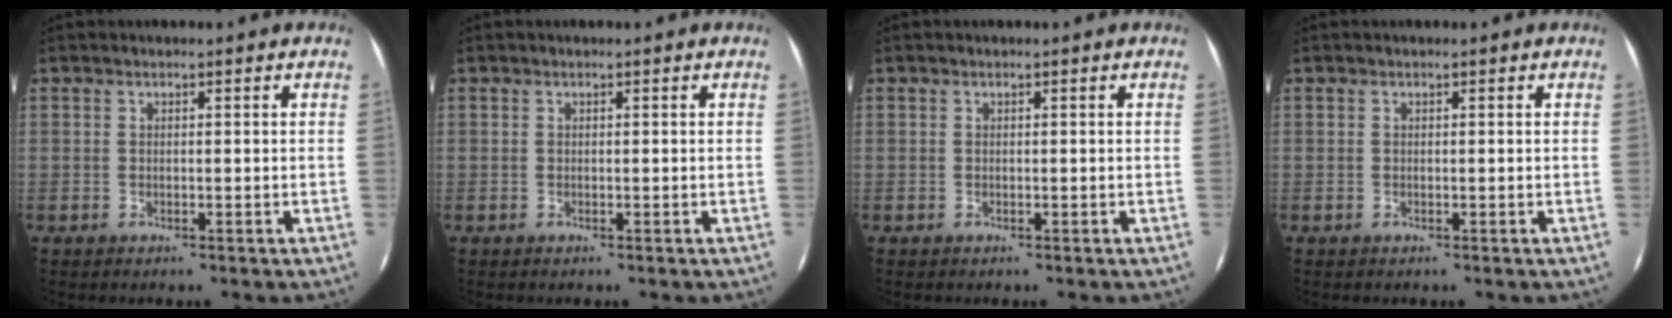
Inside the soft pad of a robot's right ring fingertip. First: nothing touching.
{"total": 0.0}
{"total": 0.0}
{"total": 0.0}